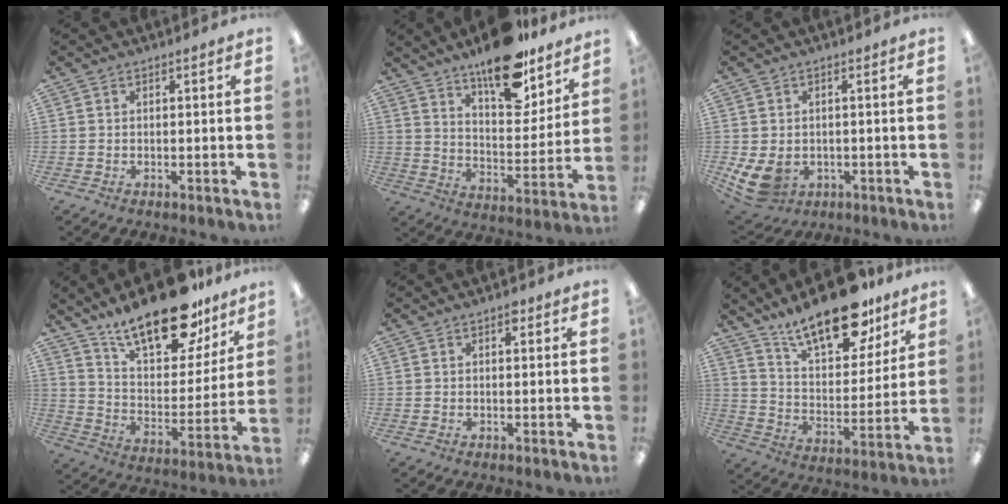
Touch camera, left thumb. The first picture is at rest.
{"total": 18.1, "force": [13.8, 7.0, 9.3], "torque": [-0.136, -0.090, 0.236]}
{"total": 6.7, "force": [-1.2, 5.6, 3.6], "torque": [-0.102, 0.003, -0.019]}
{"total": 22.7, "force": [16.8, 9.1, 12.3], "torque": [-0.190, -0.109, 0.289]}
{"total": 1.3, "force": [0.7, 0.6, 0.9], "torque": [-0.003, -0.003, 0.008]}
{"total": 20.3, "force": [15.1, 8.0, 11.0], "torque": [-0.179, -0.092, 0.261]}